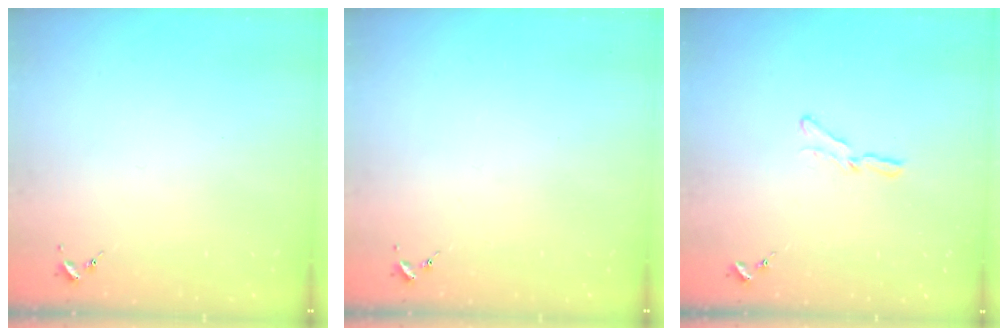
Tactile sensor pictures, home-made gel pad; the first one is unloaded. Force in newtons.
{"total": 0.0}
{"total": 5.9, "press": 5.9, "slide": 0.5}